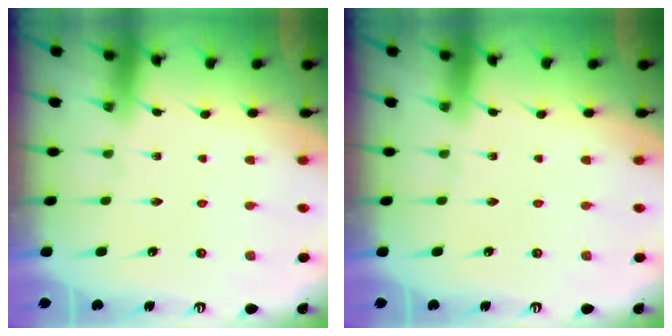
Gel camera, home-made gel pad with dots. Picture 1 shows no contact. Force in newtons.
{"total": 0.0}